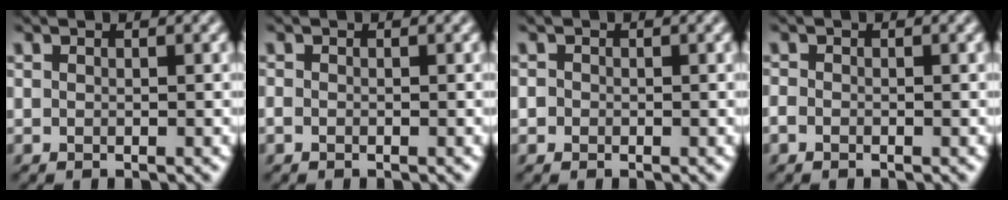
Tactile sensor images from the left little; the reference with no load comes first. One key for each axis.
{"total": 0.5, "fx": -0.3, "fy": 0.4, "fz": 0.2, "tx": -0.005, "ty": 0.000, "tz": -0.008}
{"total": 1.4, "fx": 0.2, "fy": 1.3, "fz": 0.5, "tx": -0.003, "ty": 0.008, "tz": 0.000}
{"total": 0.8, "fx": -0.5, "fy": 0.6, "fz": 0.3, "tx": -0.006, "ty": -0.001, "tz": -0.012}